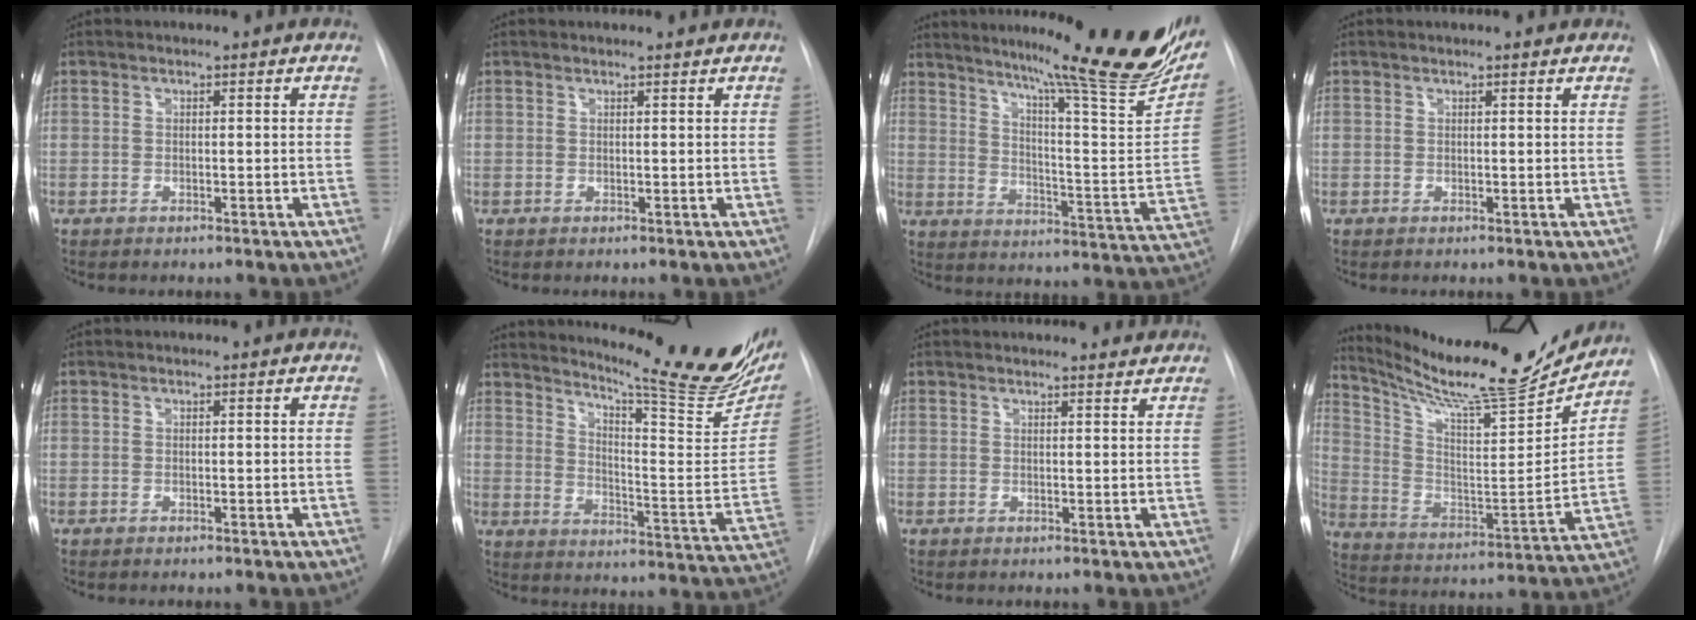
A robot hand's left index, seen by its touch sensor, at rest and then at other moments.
{"total": 1.4, "force": [1.4, -0.1, 0.1], "torque": [-0.008, 0.003, 0.018]}
{"total": 28.1, "force": [22.4, 1.2, 16.9], "torque": [-0.237, -0.084, 0.292]}
{"total": 2.4, "force": [2.3, 0.4, 0.7], "torque": [-0.013, 0.011, 0.020]}
{"total": 0.0}
{"total": 23.2, "force": [19.6, 2.0, 12.1], "torque": [-0.183, -0.087, 0.251]}
{"total": 5.8, "force": [5.7, 0.9, 0.9], "torque": [-0.005, 0.011, 0.055]}
{"total": 22.9, "force": [21.1, 2.3, 8.6], "torque": [-0.155, -0.054, 0.320]}